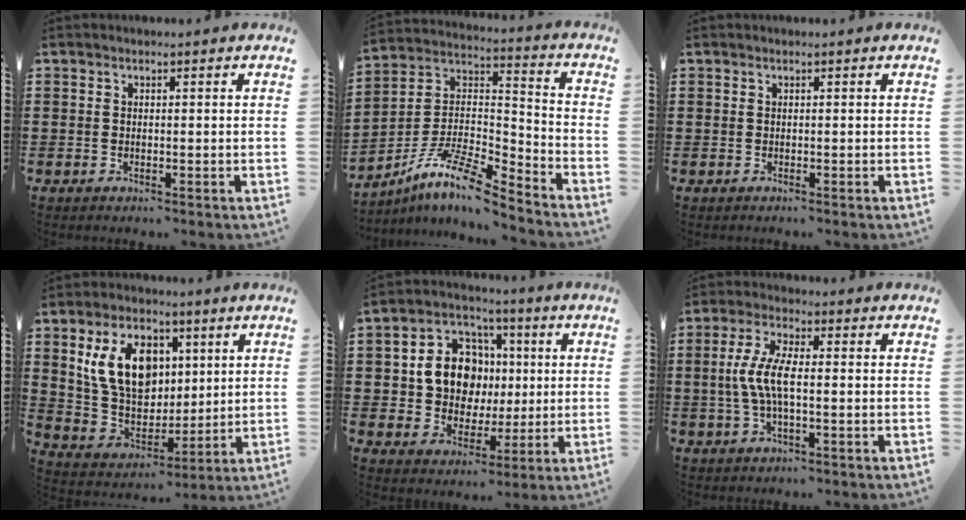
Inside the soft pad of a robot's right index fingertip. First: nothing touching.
{"total": 9.8, "force": [-8.0, 1.5, 5.5], "torque": [-0.129, -0.002, -0.168]}
{"total": 0.0}
{"total": 11.6, "force": [3.7, 8.0, 7.6], "torque": [-0.170, 0.015, 0.067]}
{"total": 9.8, "force": [0.9, 8.3, 5.1], "torque": [-0.119, 0.017, 0.019]}
{"total": 6.5, "force": [-0.6, 2.0, 6.1], "torque": [-0.144, -0.007, -0.021]}